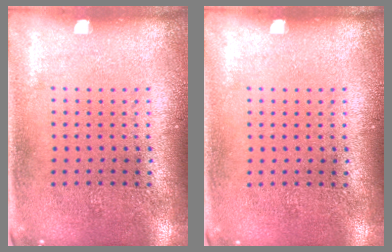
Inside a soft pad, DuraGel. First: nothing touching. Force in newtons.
{"total": 0.0}